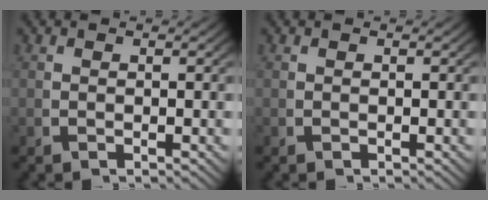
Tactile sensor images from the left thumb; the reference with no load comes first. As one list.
[{"total": 0.0}]